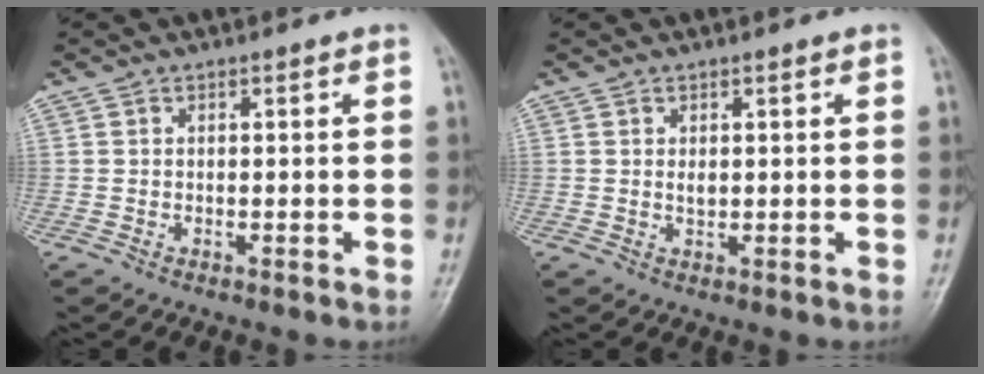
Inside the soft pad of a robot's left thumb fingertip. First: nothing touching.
{"total": 1.5, "force": [0.5, 0.7, 1.2], "torque": [-0.018, -0.003, 0.010]}